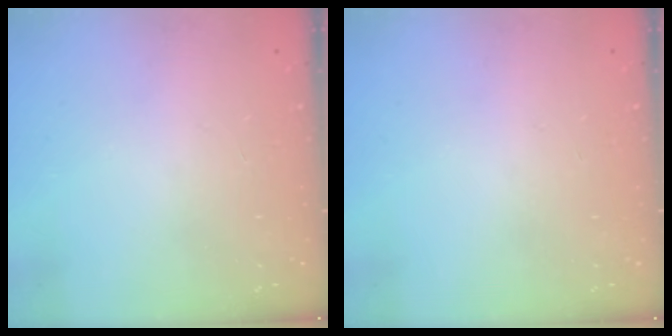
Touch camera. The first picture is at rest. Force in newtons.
{"total": 0.0}